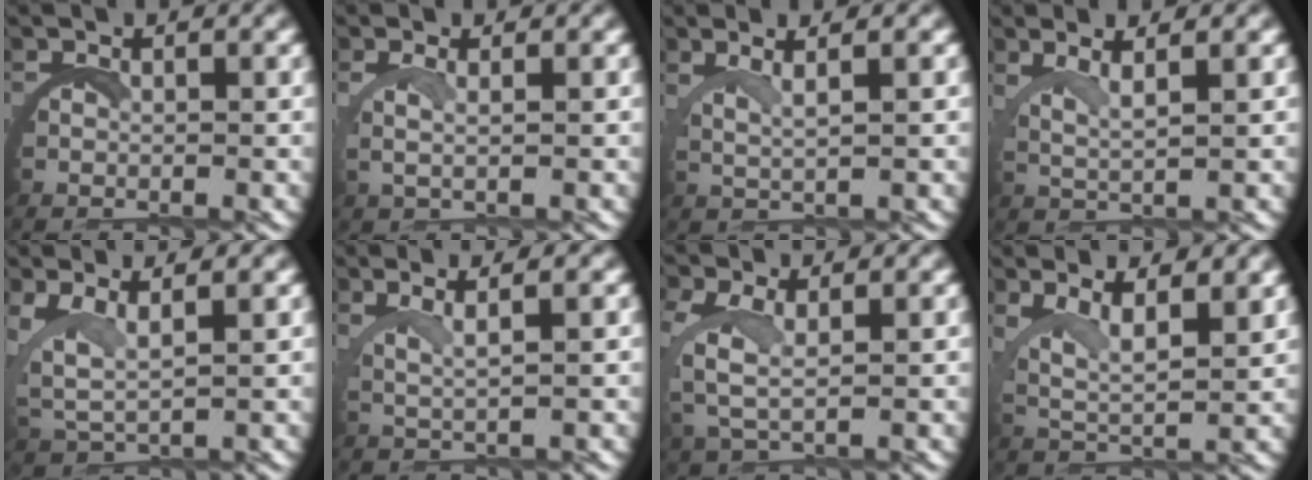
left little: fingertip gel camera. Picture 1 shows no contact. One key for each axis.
{"total": 1.7, "fx": 1.1, "fy": -0.3, "fz": 1.3, "tx": -0.041, "ty": -0.004, "tz": 0.022}
{"total": 2.7, "fx": 2.0, "fy": -0.6, "fz": 1.7, "tx": -0.041, "ty": 0.002, "tz": 0.039}
{"total": 3.1, "fx": 2.3, "fy": -0.2, "fz": 2.1, "tx": -0.050, "ty": -0.001, "tz": 0.045}
{"total": 4.4, "fx": 2.3, "fy": 2.4, "fz": 3.0, "tx": -0.090, "ty": -0.005, "tz": 0.046}
{"total": 2.9, "fx": 2.0, "fy": -0.5, "fz": 2.0, "tx": -0.046, "ty": 0.004, "tz": 0.040}
{"total": 3.2, "fx": 1.2, "fy": 1.4, "fz": 2.6, "tx": -0.079, "ty": -0.013, "tz": 0.034}
{"total": 4.8, "fx": 2.9, "fy": 1.8, "fz": 3.4, "tx": -0.075, "ty": -0.008, "tz": 0.048}